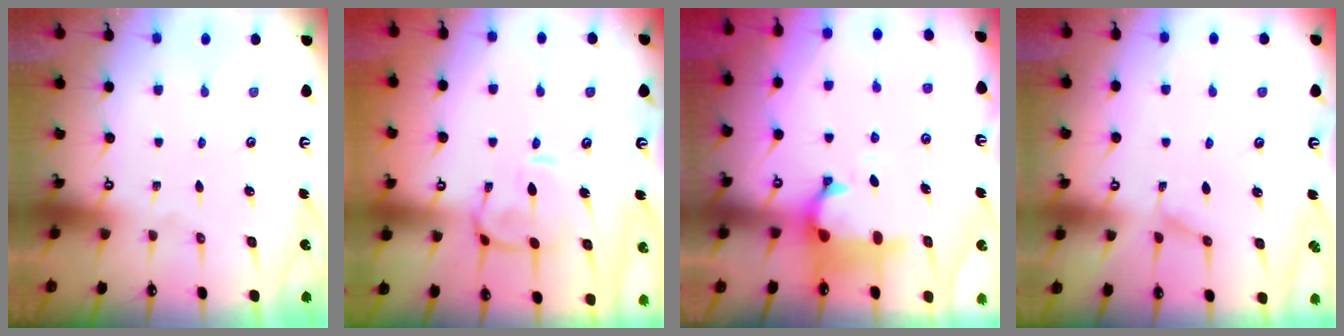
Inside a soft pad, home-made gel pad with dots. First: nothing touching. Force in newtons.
{"total": 3.9, "press": 3.8, "slide": 0.9}
{"total": 1.5, "press": 0.9, "slide": 1.2}
{"total": 0.8, "press": 0.3, "slide": 0.8}